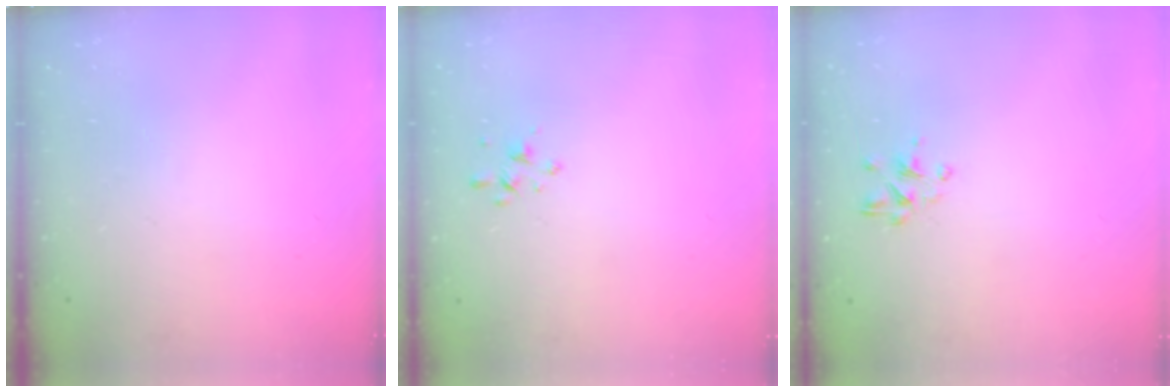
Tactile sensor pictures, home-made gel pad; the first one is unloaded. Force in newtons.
{"total": 2.1, "press": 2.0, "slide": 0.6}
{"total": 2.3, "press": 2.1, "slide": 1.0}